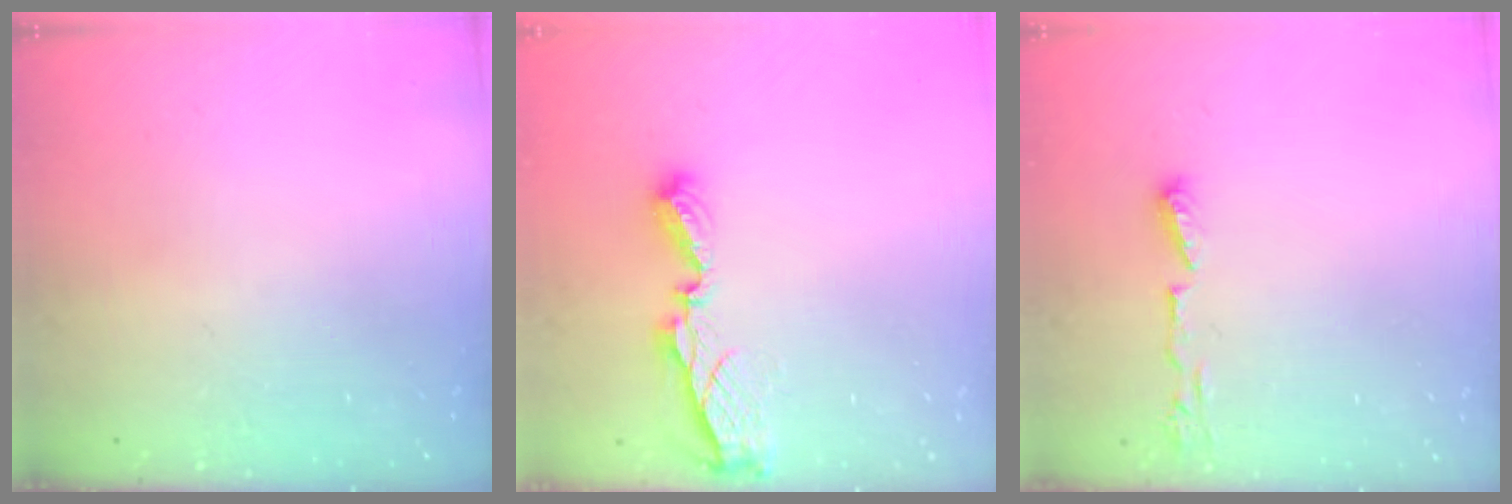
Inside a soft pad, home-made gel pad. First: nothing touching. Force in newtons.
{"total": 6.7, "press": 6.7, "slide": 0.2}
{"total": 6.0, "press": 5.8, "slide": 1.2}